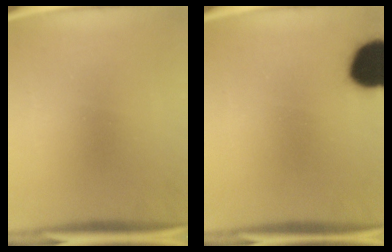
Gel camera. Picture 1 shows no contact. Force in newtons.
{"total": 15.5}